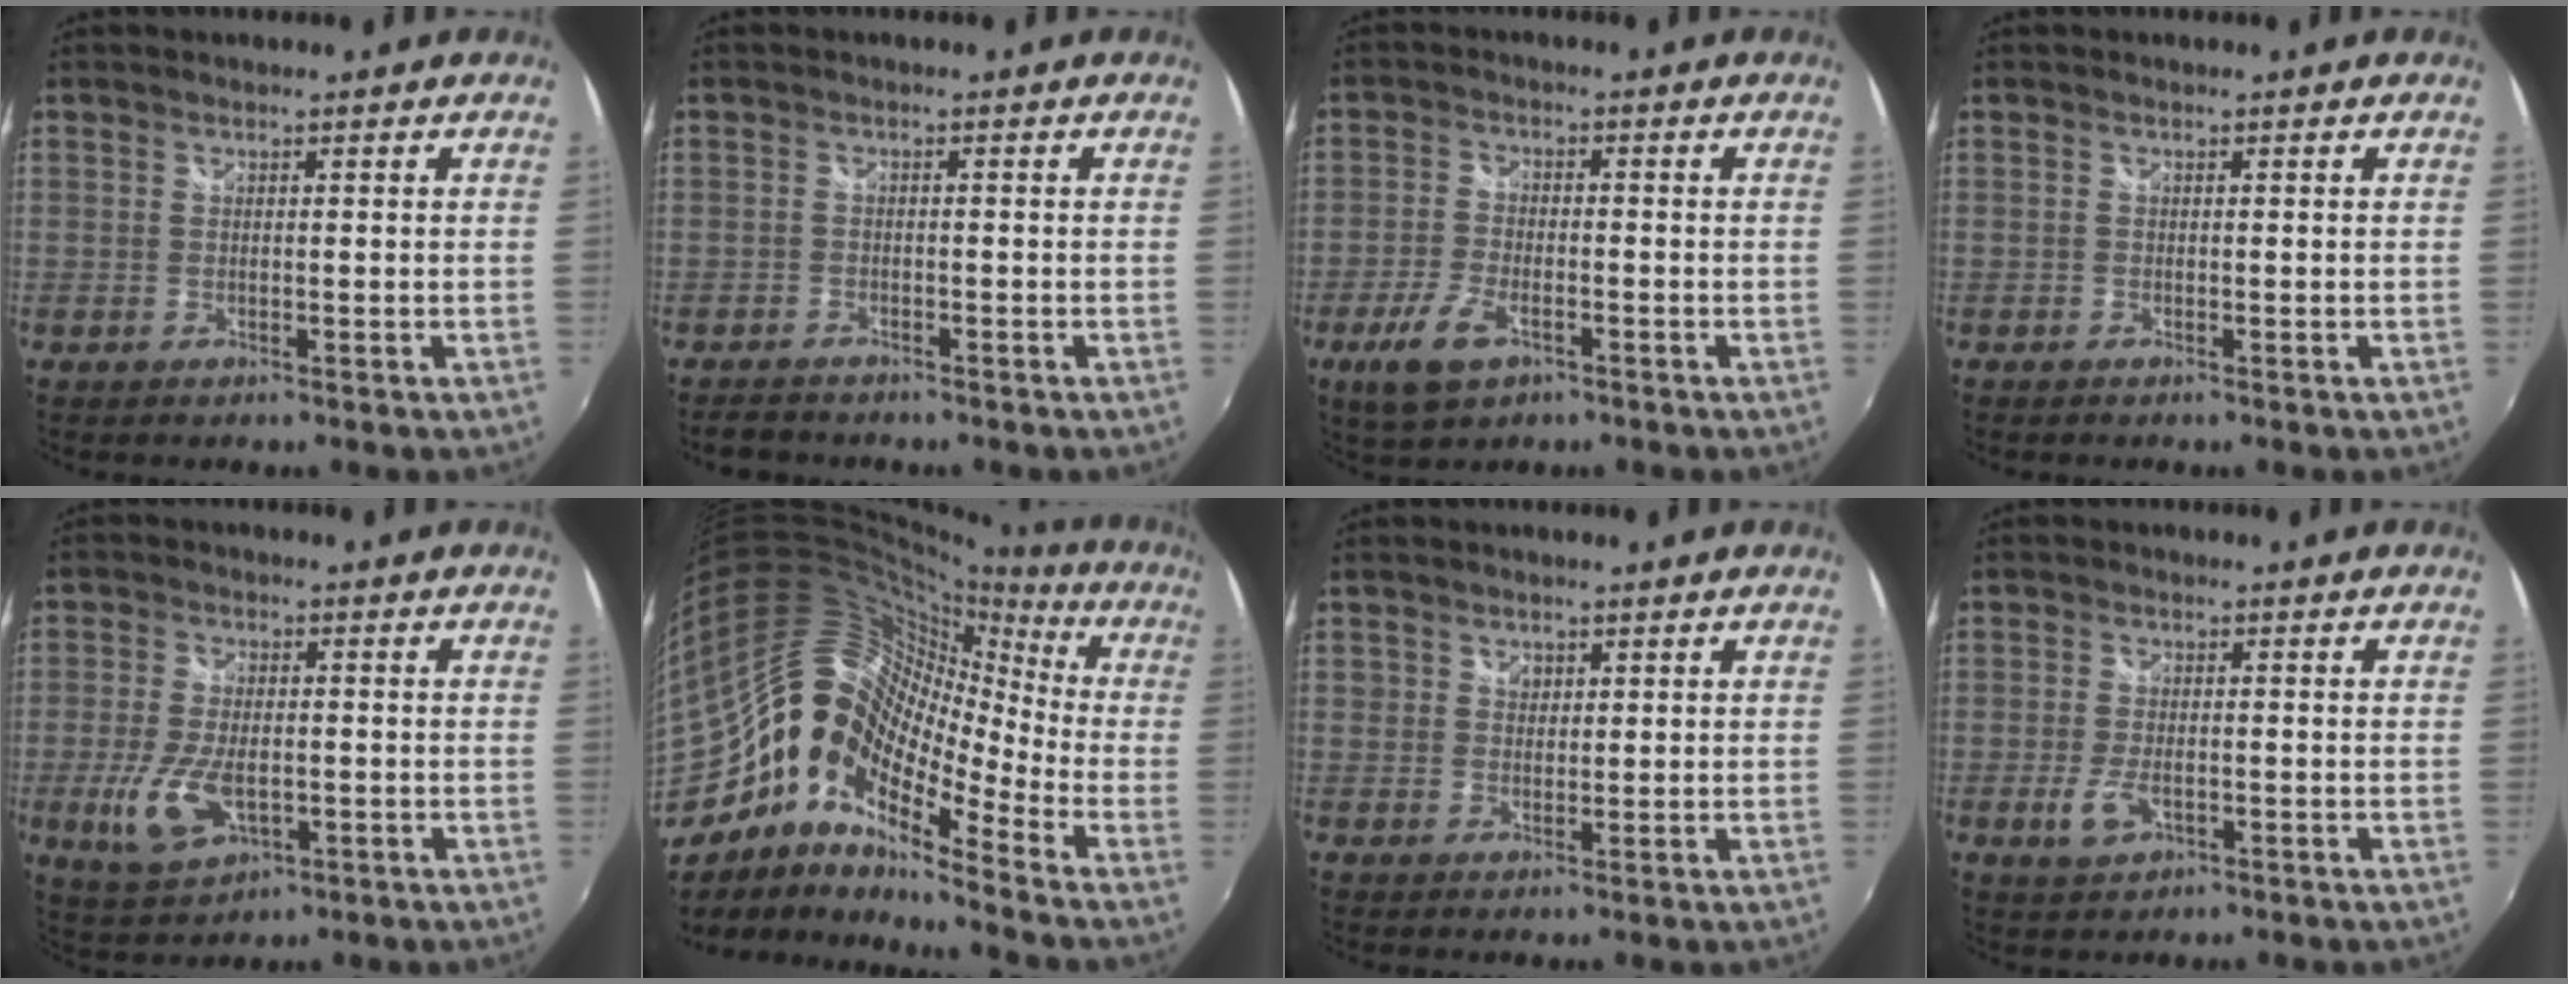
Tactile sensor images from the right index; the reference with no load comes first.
{"total": 3.3, "force": [-3.1, 1.0, 0.8], "torque": [-0.029, -0.004, -0.052]}
{"total": 7.6, "force": [-4.1, 3.5, 5.4], "torque": [-0.130, -0.010, -0.074]}
{"total": 0.0}
{"total": 10.1, "force": [-2.8, 5.2, 8.2], "torque": [-0.179, -0.015, -0.046]}
{"total": 17.1, "force": [-7.5, 9.0, 12.5], "torque": [-0.200, -0.001, -0.161]}
{"total": 2.1, "force": [0.6, 1.9, 0.5], "torque": [-0.006, 0.004, 0.008]}
{"total": 4.4, "force": [-1.7, 2.3, 3.3], "torque": [-0.078, -0.007, -0.030]}